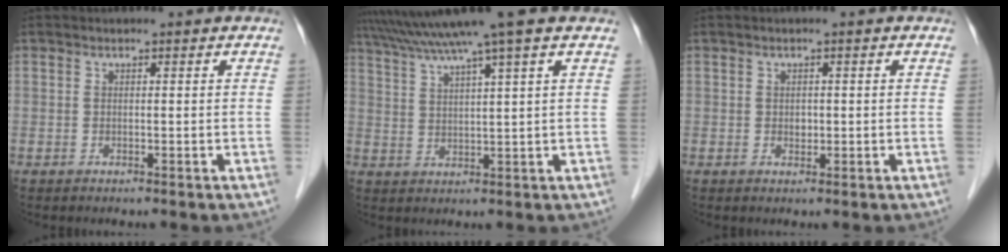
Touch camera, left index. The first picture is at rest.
{"total": 9.9, "force": [7.9, -2.0, 5.7], "torque": [-0.104, 0.022, 0.123]}
{"total": 1.0, "force": [0.0, 0.8, 0.7], "torque": [-0.012, 0.001, 0.001]}